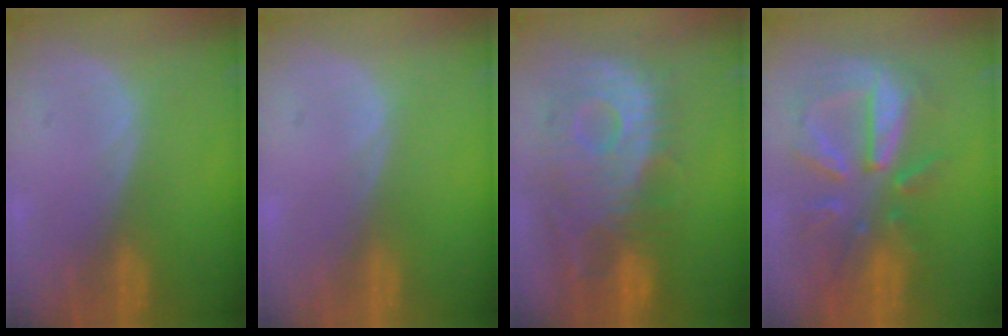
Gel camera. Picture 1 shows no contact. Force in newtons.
{"total": 0.0}
{"total": 12.3, "press": 10.9, "slide": 5.6}
{"total": 10.6, "press": 9.3, "slide": 5.0}